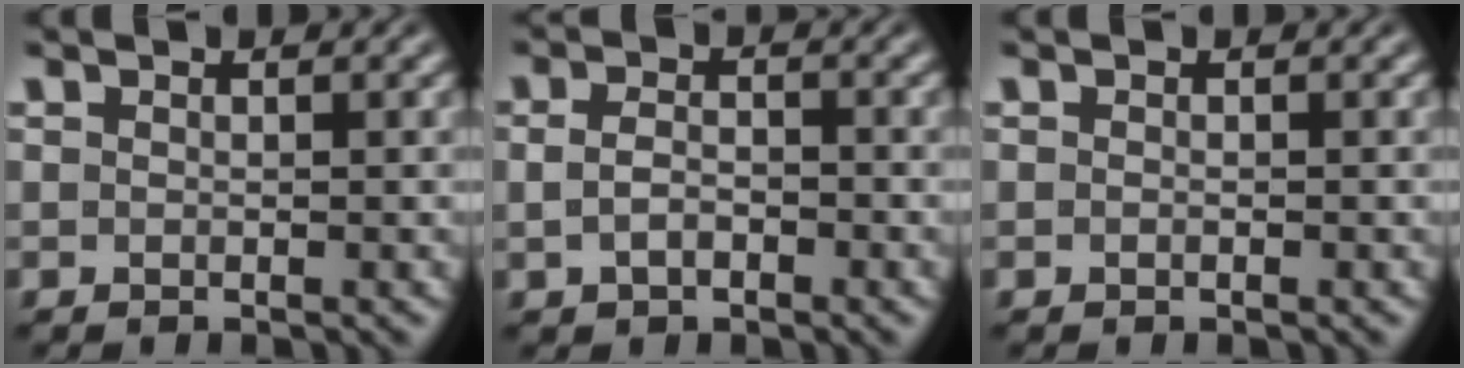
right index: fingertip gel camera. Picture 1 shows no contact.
{"total": 1.8, "force": [-0.8, 0.9, 1.3], "torque": [-0.019, -0.007, -0.007]}
{"total": 0.0}